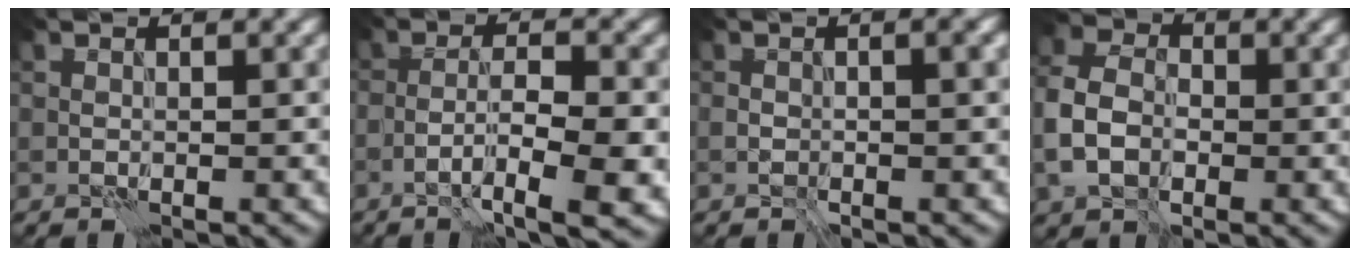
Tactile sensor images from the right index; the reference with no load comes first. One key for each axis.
{"total": 7.1, "fx": -3.1, "fy": 1.7, "fz": 6.2, "tx": -0.099, "ty": 0.002, "tz": -0.049}
{"total": 2.3, "fx": -0.3, "fy": 0.8, "fz": 2.2, "tx": -0.035, "ty": -0.002, "tz": -0.004}
{"total": 6.0, "fx": -1.4, "fy": 4.5, "fz": 3.7, "tx": -0.090, "ty": 0.000, "tz": -0.038}